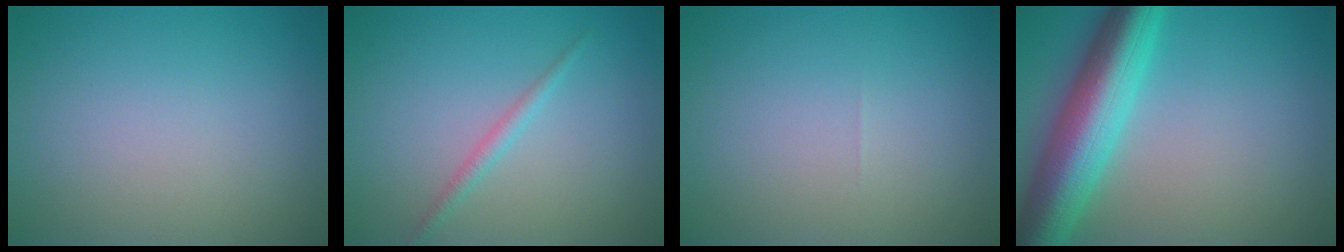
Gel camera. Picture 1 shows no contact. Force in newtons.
{"total": 1.2, "press": 1.2, "slide": 0.0}
{"total": 0.0}
{"total": 9.0, "press": 9.0, "slide": 0.2}